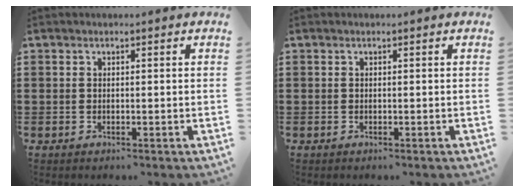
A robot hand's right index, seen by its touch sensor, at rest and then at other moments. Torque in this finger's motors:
{"motor_torque": [-0.01, 0.02, 0.00, 0.00]}